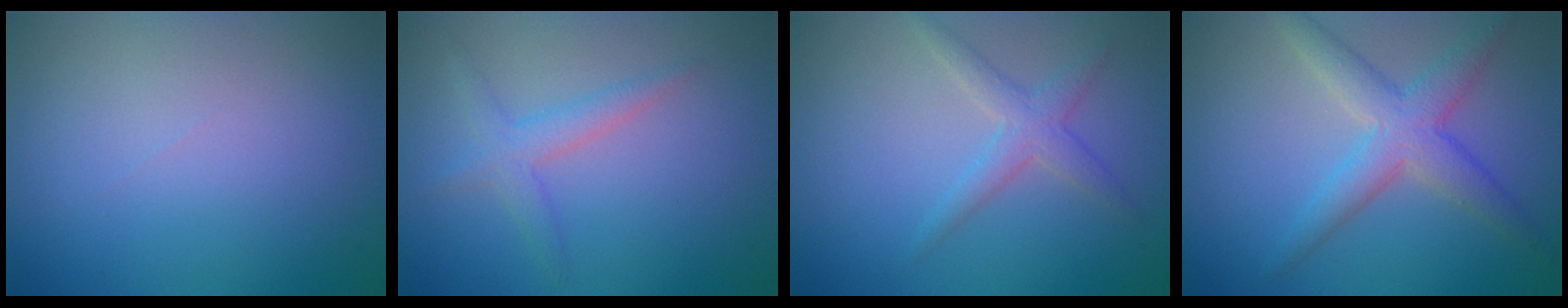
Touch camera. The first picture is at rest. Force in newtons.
{"total": 2.1, "press": 2.1, "slide": 0.2}
{"total": 2.3, "press": 2.3, "slide": 0.0}
{"total": 4.4, "press": 4.4, "slide": 0.2}